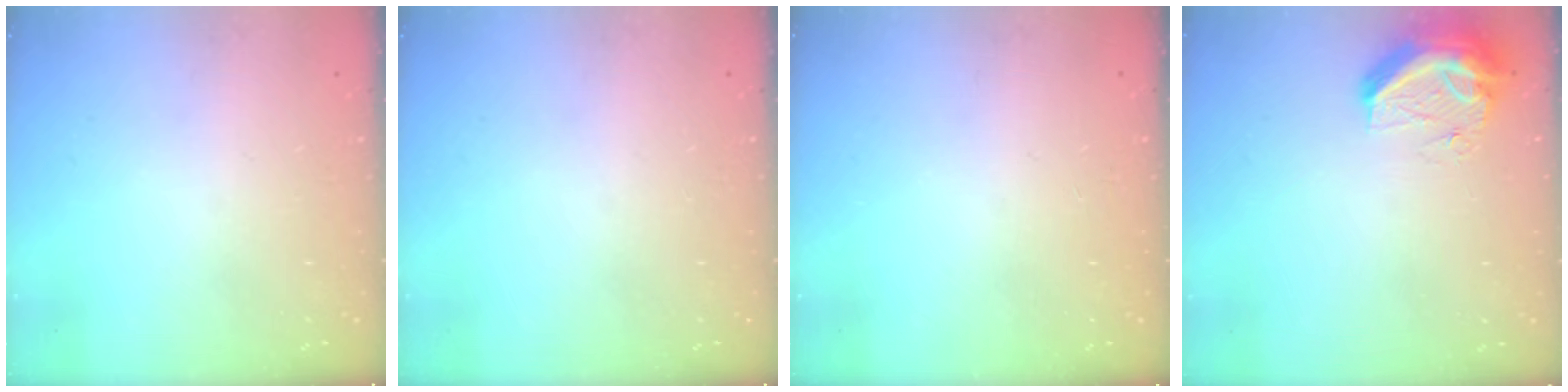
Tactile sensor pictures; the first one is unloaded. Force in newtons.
{"total": 0.0}
{"total": 0.0}
{"total": 10.5, "press": 10.5, "slide": 0.7}